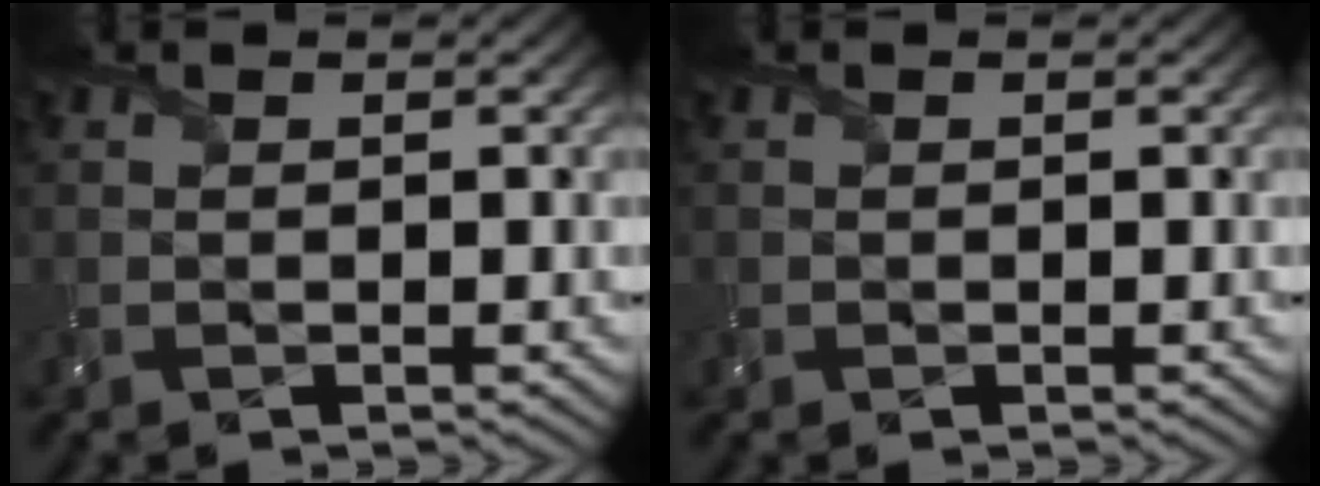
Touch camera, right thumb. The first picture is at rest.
{"total": 0.5, "force": [-0.2, 0.5, 0.0], "torque": [0.001, -0.005, -0.005]}